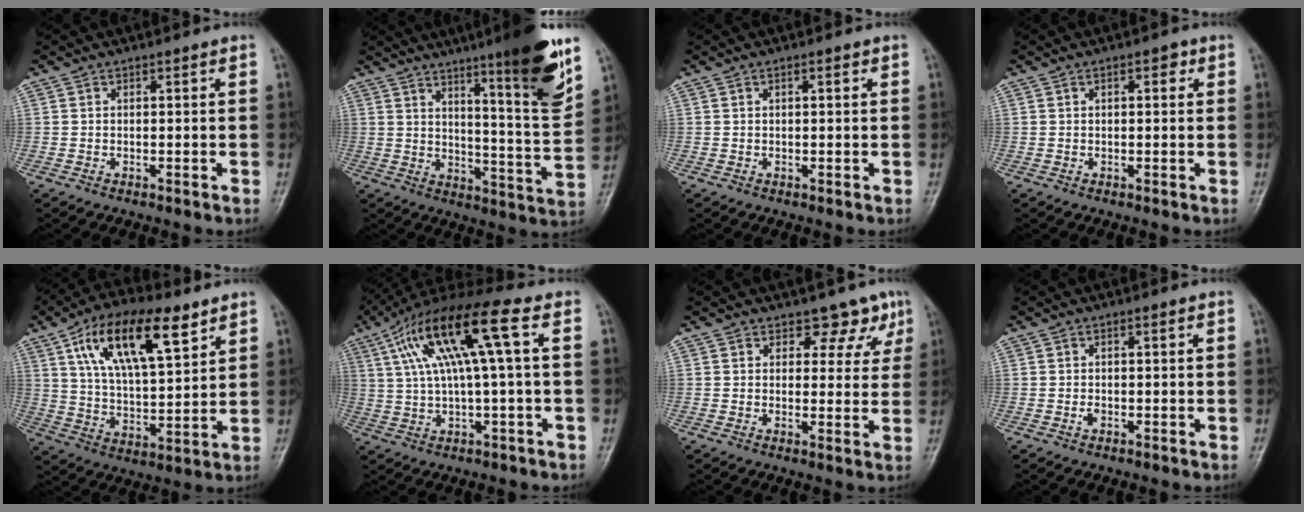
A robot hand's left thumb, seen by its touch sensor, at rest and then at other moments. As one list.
[{"total": 17.1, "force": [10.2, 1.4, 13.6], "torque": [-0.173, -0.061, 0.153]}, {"total": 0.9, "force": [0.4, 0.3, 0.8], "torque": [-0.011, 0.002, 0.004]}, {"total": 1.9, "force": [0.7, 0.9, 1.5], "torque": [-0.013, 0.002, 0.007]}, {"total": 18.1, "force": [9.1, 7.2, 13.9], "torque": [-0.213, -0.024, 0.162]}, {"total": 15.4, "force": [4.1, 2.6, 14.6], "torque": [-0.290, 0.037, 0.071]}, {"total": 5.5, "force": [3.8, 3.6, 1.5], "torque": [0.019, -0.022, 0.037]}, {"total": 0.9, "force": [-0.3, 0.5, 0.6], "torque": [-0.009, 0.001, -0.006]}]